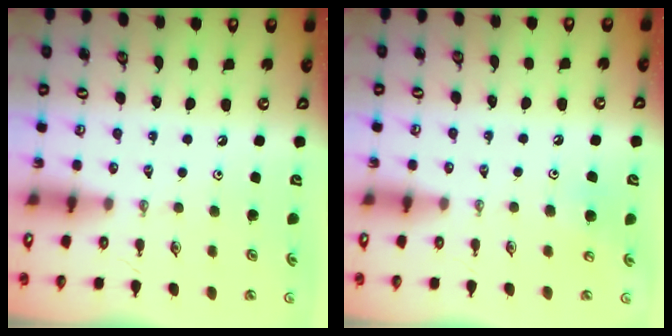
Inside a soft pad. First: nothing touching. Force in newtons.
{"total": 5.5, "press": 5.5, "slide": 0.4}